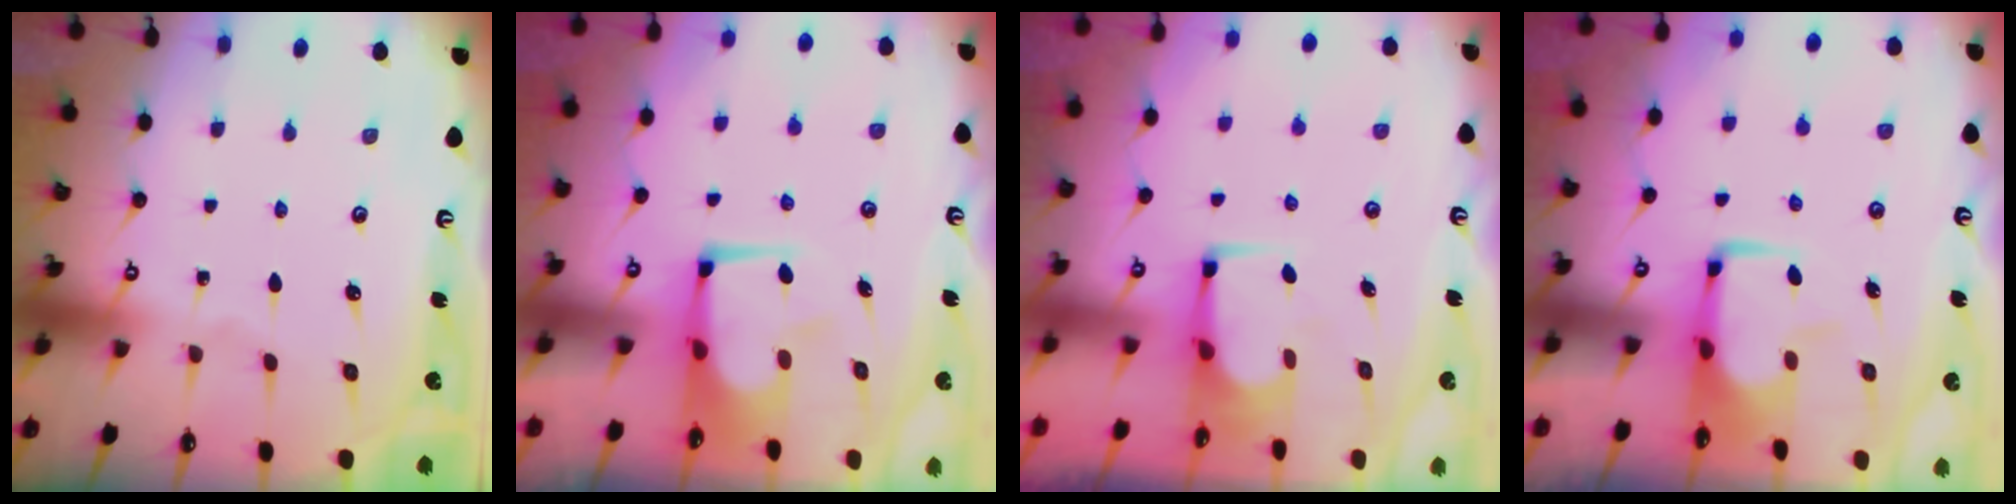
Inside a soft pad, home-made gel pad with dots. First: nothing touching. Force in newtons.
{"total": 2.6, "press": 2.5, "slide": 0.6}
{"total": 2.1, "press": 2.1, "slide": 0.1}
{"total": 1.0, "press": 0.8, "slide": 0.6}